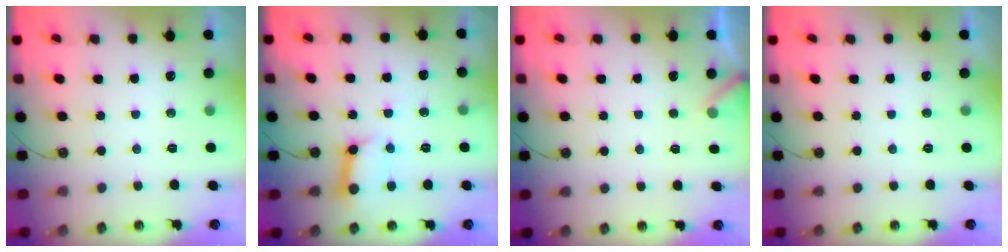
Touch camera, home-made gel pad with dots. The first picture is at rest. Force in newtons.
{"total": 11.3, "press": 11.2, "slide": 1.5}
{"total": 4.0, "press": 4.0, "slide": 0.3}
{"total": 0.0}